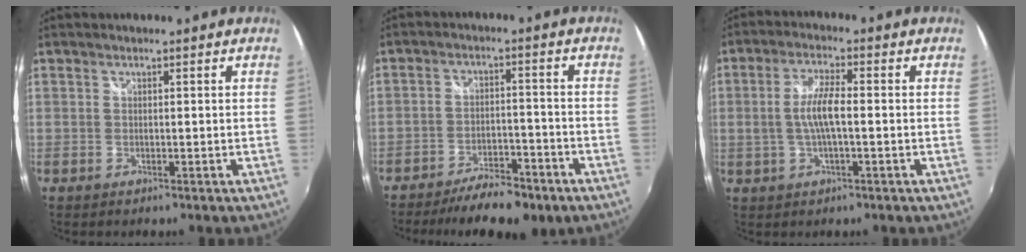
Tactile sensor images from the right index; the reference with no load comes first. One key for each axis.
{"total": 12.6, "fx": -9.7, "fy": 4.1, "fz": 7.0, "tx": -0.144, "ty": -0.013, "tz": -0.144}
{"total": 6.3, "fx": -0.5, "fy": 1.4, "fz": 6.1, "tx": -0.118, "ty": 0.002, "tz": -0.008}